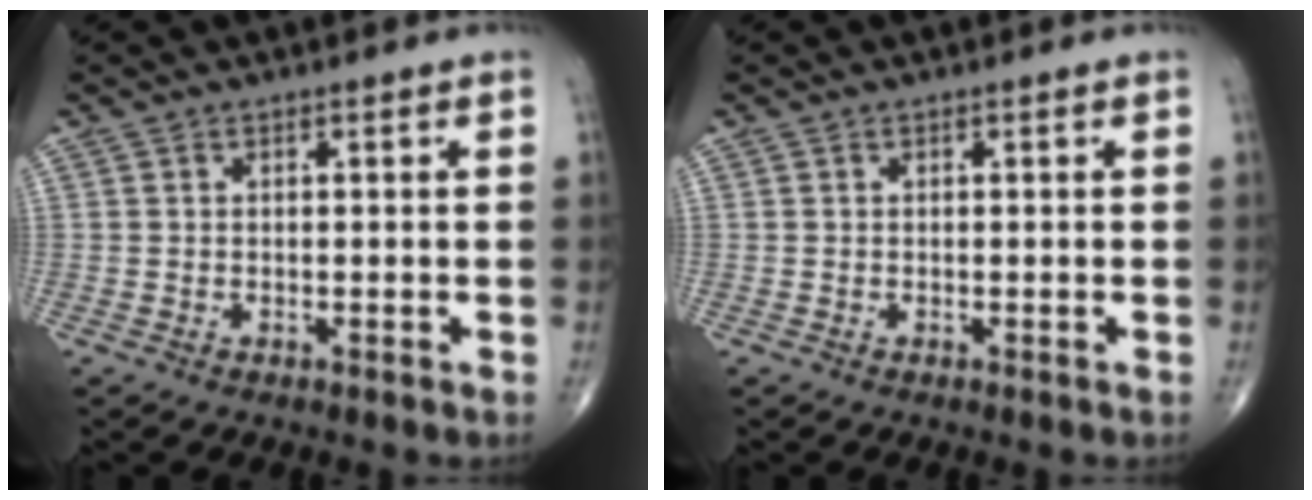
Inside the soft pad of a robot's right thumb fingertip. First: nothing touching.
{"total": 0.0}